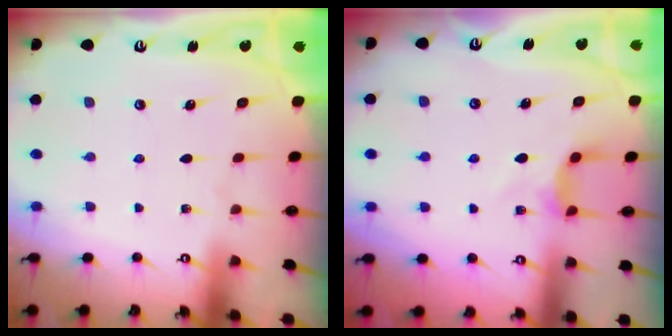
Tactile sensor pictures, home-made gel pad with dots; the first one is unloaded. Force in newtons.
{"total": 3.8, "press": 3.8, "slide": 0.6}